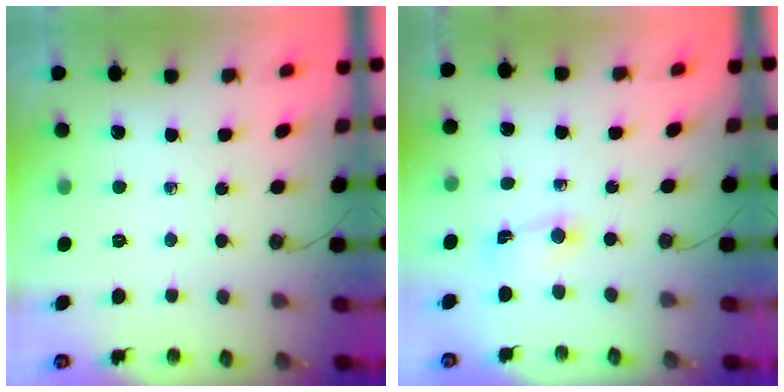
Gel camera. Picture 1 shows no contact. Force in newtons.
{"total": 2.0, "press": 2.0, "slide": 0.2}